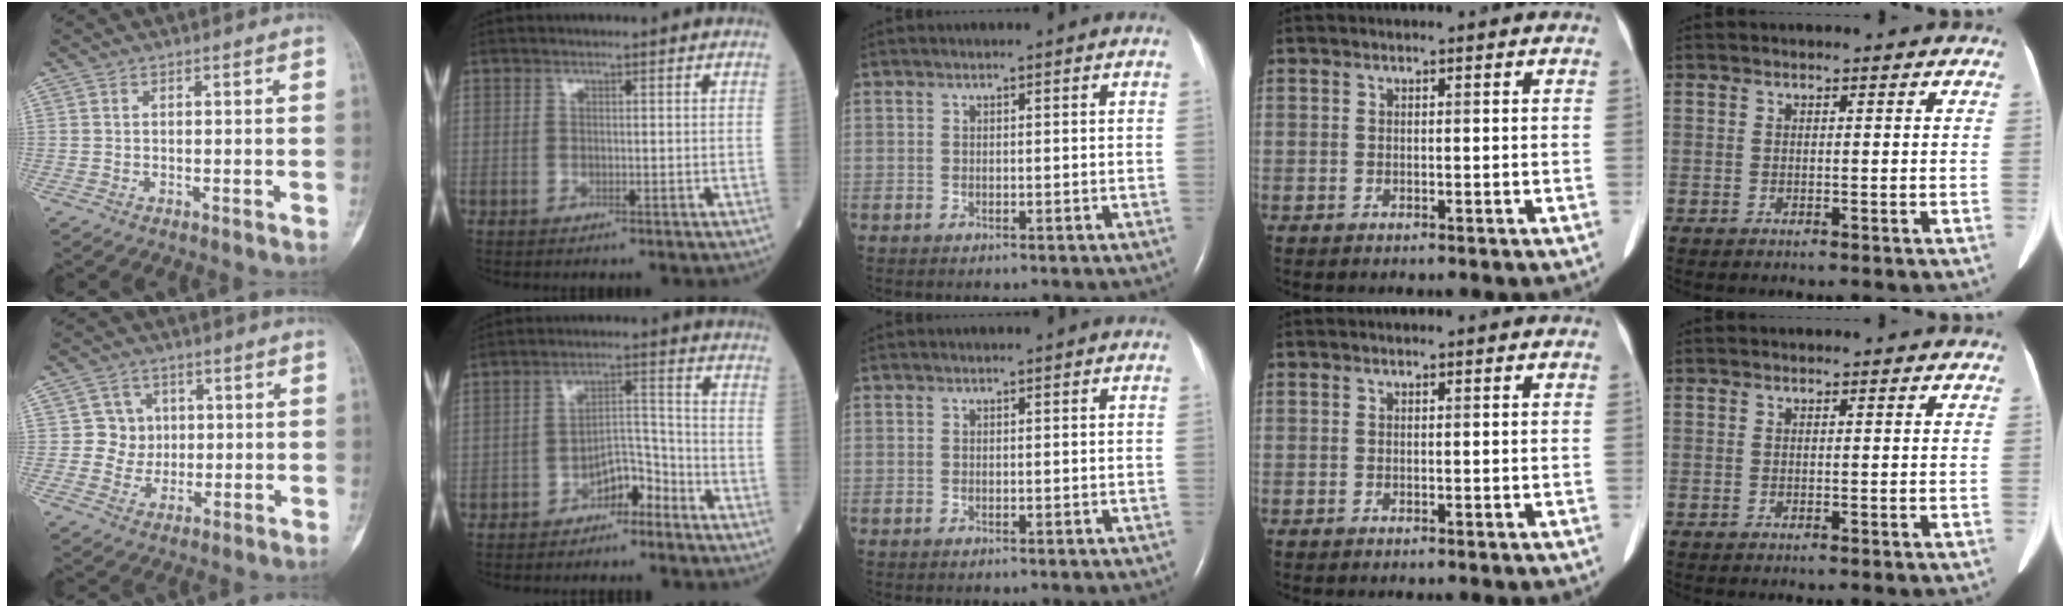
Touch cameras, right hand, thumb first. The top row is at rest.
{"thumb": {"total": 5.2, "force": [0.6, 5.1, 0.6], "torque": [0.029, 0.009, 0.005]}, "index": {"total": 5.5, "force": [-3.9, 2.4, 3.1], "torque": [-0.047, 0.024, -0.068]}}